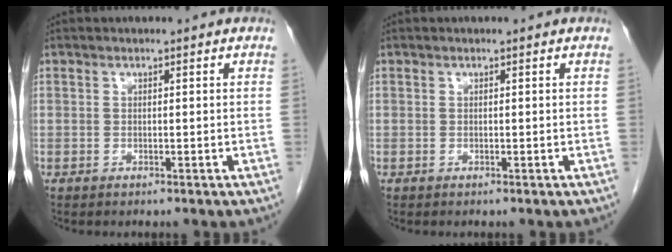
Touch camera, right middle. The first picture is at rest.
{"total": 0.0}